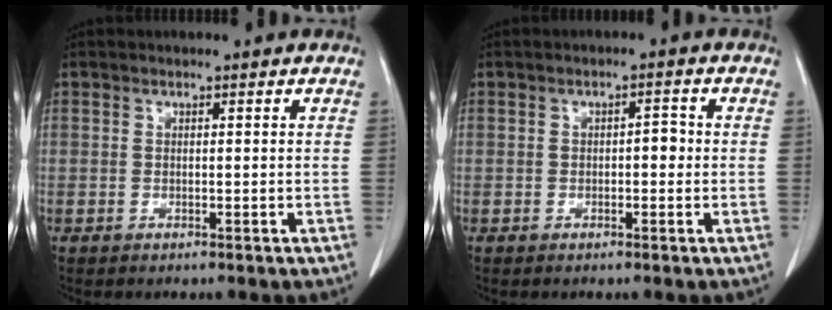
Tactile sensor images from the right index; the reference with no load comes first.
{"total": 2.6, "force": [-0.3, 1.3, 2.2], "torque": [-0.035, 0.017, -0.003]}